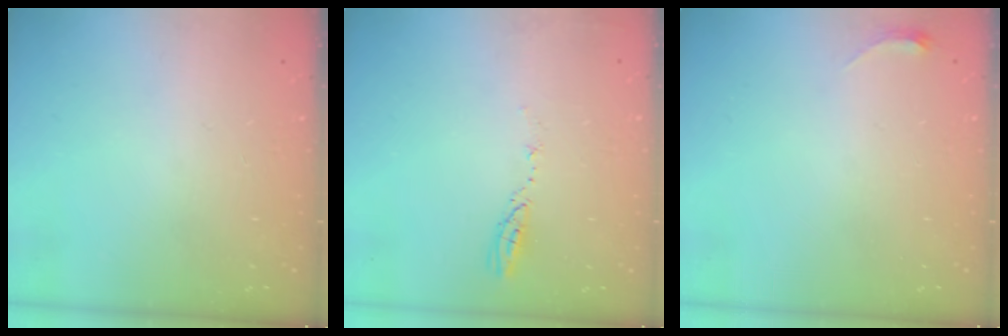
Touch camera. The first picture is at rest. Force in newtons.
{"total": 3.7, "press": 3.7, "slide": 0.3}
{"total": 3.3, "press": 3.3, "slide": 0.6}